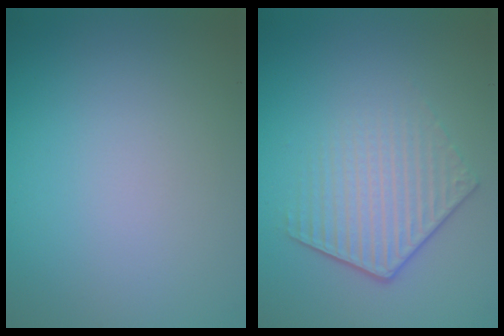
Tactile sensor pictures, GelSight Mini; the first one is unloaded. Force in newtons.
{"total": 4.0, "press": 2.9, "slide": 2.7}